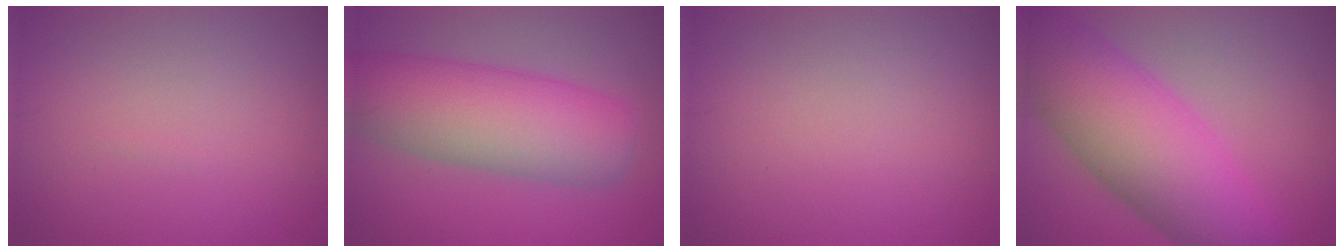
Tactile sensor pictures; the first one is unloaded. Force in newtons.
{"total": 9.5, "press": 9.5, "slide": 0.3}
{"total": 0.0}
{"total": 10.7, "press": 10.7, "slide": 0.2}